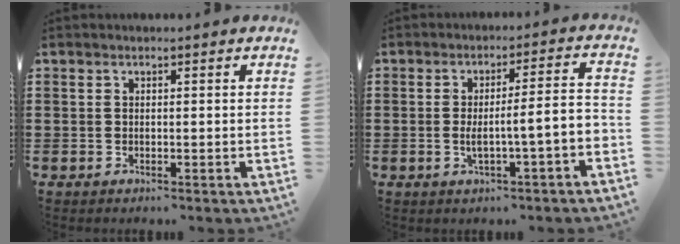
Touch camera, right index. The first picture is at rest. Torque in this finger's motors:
{"motor_torque": [2.14, 0.00, 0.59, 0.16]}